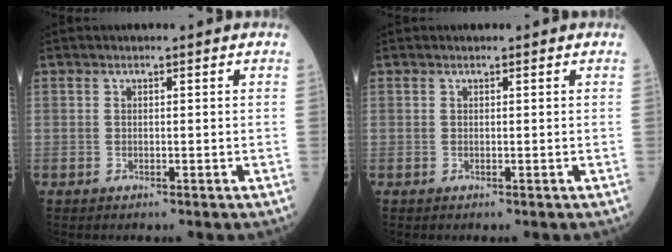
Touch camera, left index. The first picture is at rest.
{"total": 0.0}